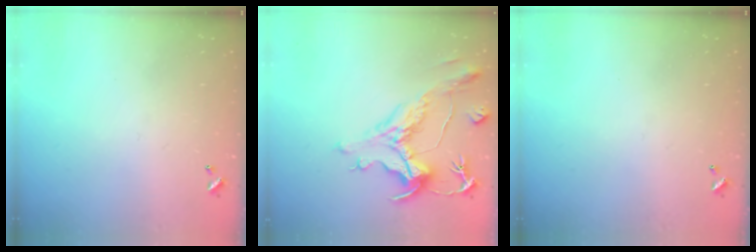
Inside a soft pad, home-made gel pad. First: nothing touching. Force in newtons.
{"total": 1.9, "press": 0.8, "slide": 1.8}
{"total": 0.0}